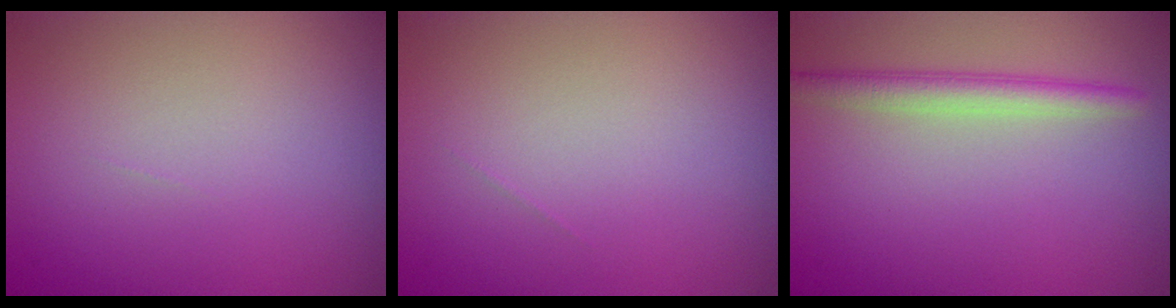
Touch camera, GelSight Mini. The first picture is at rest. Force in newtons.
{"total": 0.0}
{"total": 2.7, "press": 2.7, "slide": 0.2}